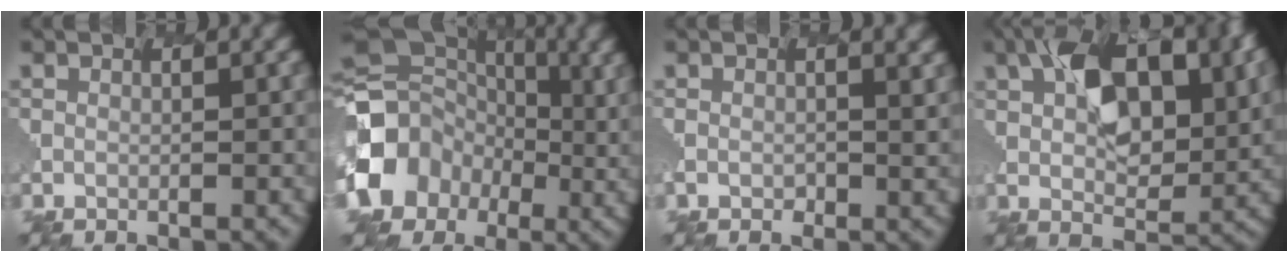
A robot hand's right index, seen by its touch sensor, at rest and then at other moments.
{"total": 8.7, "force": [-3.3, 7.8, 2.0], "torque": [-0.064, 0.010, -0.091]}
{"total": 1.2, "force": [0.0, -0.3, -1.1], "torque": [-0.003, 0.002, -0.015]}
{"total": 8.5, "force": [3.7, 4.7, 6.1], "torque": [-0.116, 0.020, 0.038]}